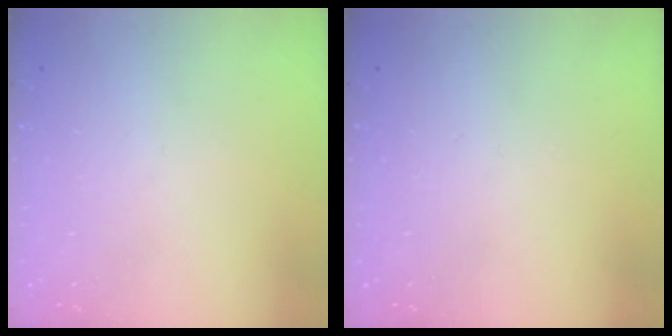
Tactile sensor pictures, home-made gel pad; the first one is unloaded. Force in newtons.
{"total": 0.0}